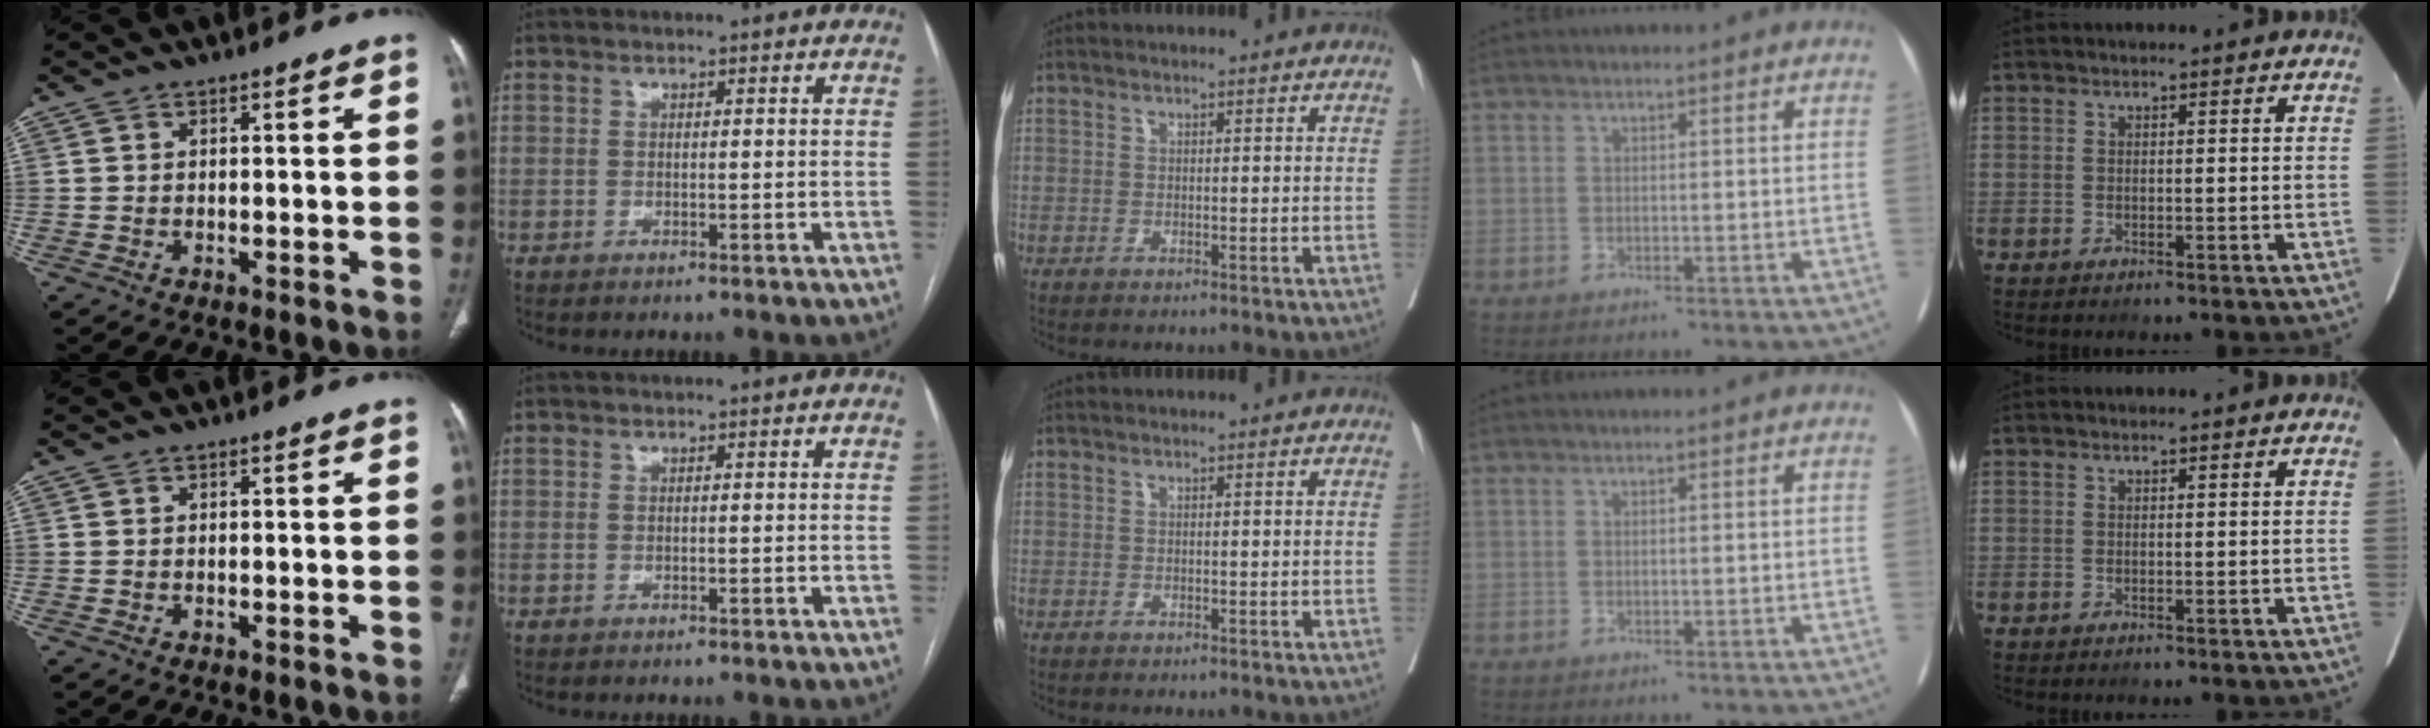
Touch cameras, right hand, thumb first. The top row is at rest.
{}